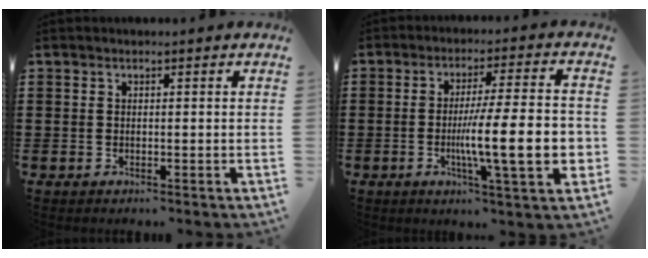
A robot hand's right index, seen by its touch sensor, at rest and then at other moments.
{"total": 14.9, "force": [-2.6, 2.5, 14.5], "torque": [-0.235, -0.018, -0.052]}